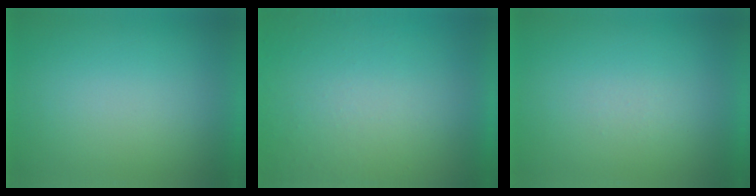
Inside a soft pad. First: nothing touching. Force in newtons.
{"total": 8.6}
{"total": 1.4}